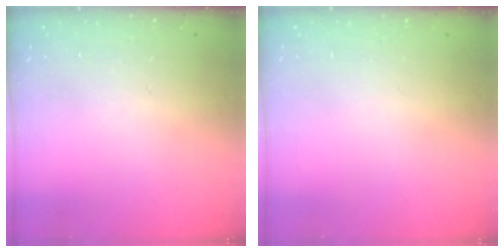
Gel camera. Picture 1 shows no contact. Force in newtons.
{"total": 0.0}